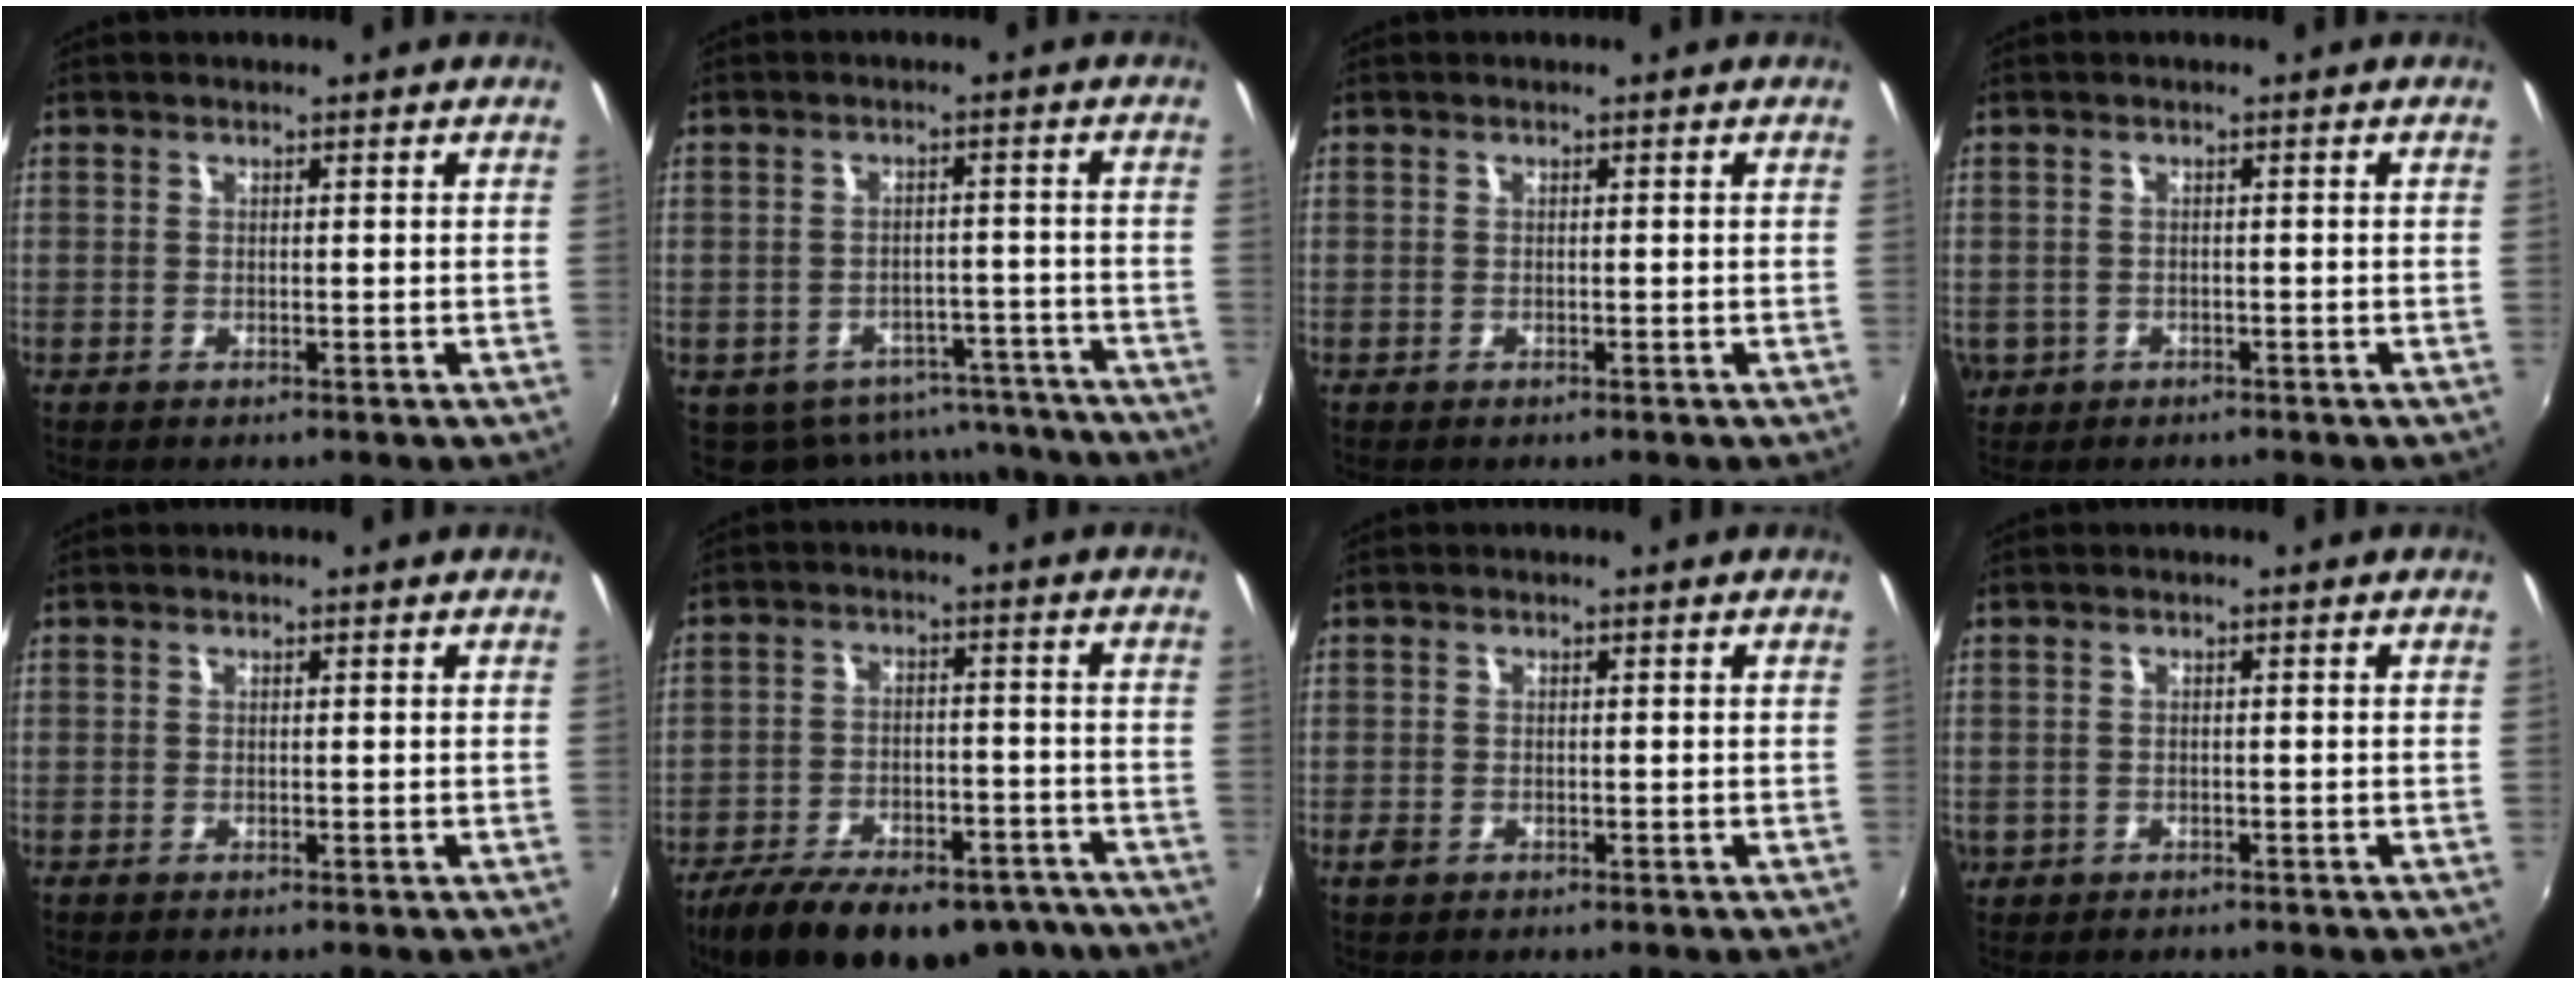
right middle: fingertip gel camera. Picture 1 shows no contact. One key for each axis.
{"total": 12.6, "fx": -10.2, "fy": 6.7, "fz": 2.9, "tx": -0.061, "ty": 0.018, "tz": -0.113}
{"total": 0.0}
{"total": 5.1, "fx": -1.6, "fy": 4.4, "fz": 1.8, "tx": -0.053, "ty": -0.007, "tz": -0.019}
{"total": 0.0}
{"total": 20.9, "fx": -15.8, "fy": 8.7, "fz": 10.5, "tx": -0.203, "ty": -0.014, "tz": -0.221}
{"total": 1.6, "fx": -0.9, "fy": 1.1, "fz": 0.7, "tx": -0.015, "ty": -0.004, "tz": -0.017}
{"total": 2.7, "fx": -0.8, "fy": 2.4, "fz": 0.9, "tx": -0.024, "ty": -0.005, "tz": -0.007}